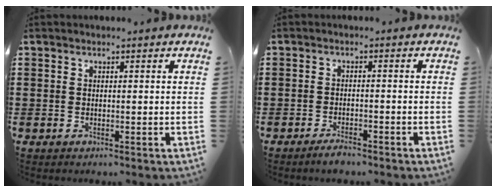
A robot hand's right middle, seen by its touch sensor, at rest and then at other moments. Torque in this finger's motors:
{"motor_torque": [2.14, 0.00, 0.00, 0.04]}